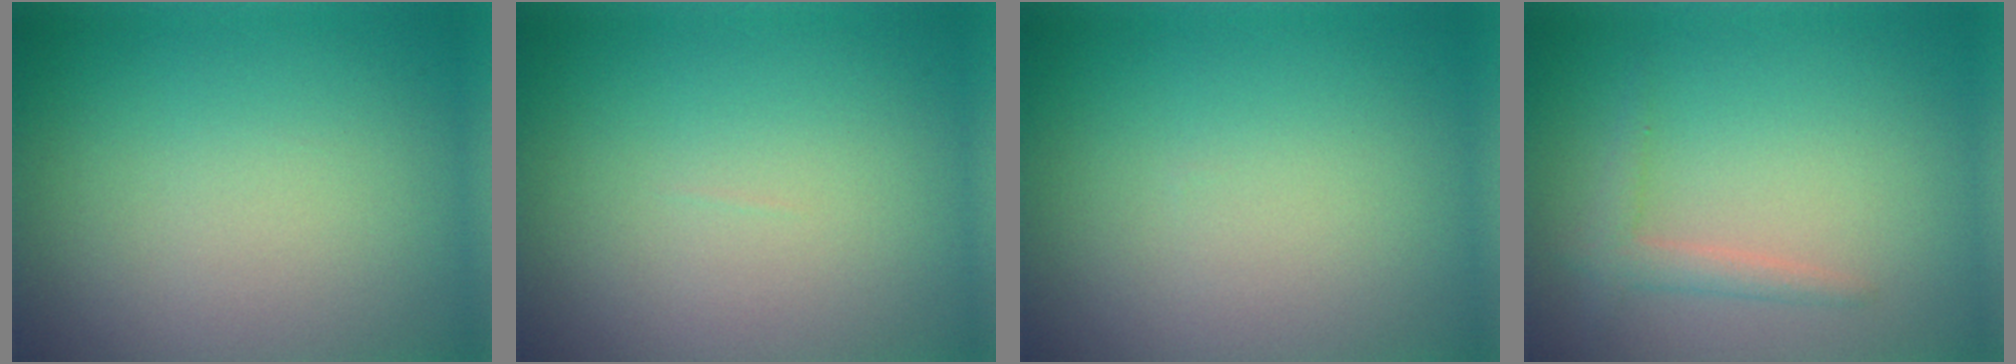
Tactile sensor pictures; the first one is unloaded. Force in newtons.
{"total": 0.0}
{"total": 0.0}
{"total": 1.6, "press": 1.6, "slide": 0.0}